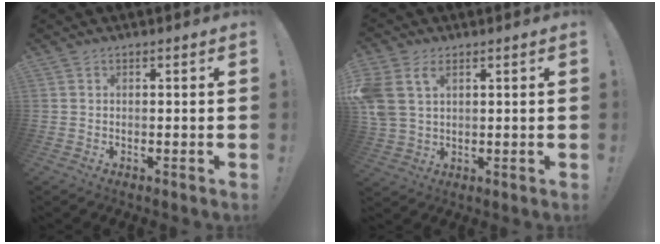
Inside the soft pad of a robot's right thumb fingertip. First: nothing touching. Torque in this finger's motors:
{"motor_torque": [0.41, 0.47, 1.13, 0.53, 0.21]}